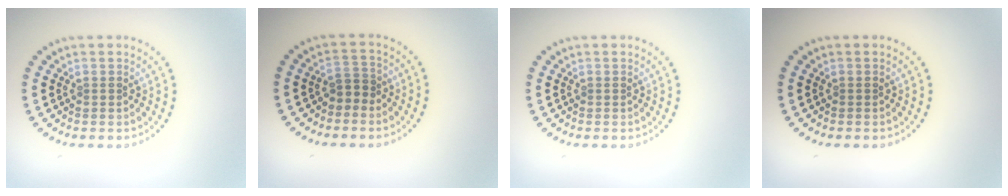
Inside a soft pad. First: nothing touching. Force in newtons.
{"total": 1.6, "press": 1.4, "slide": 0.8}
{"total": 0.0}
{"total": 0.0}